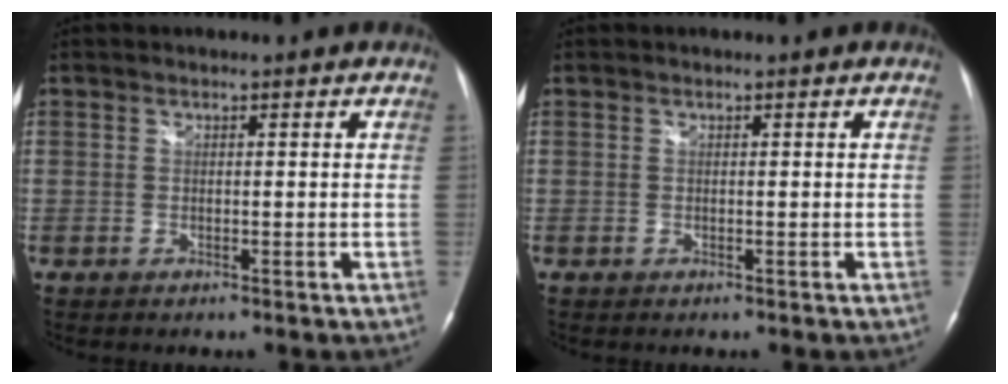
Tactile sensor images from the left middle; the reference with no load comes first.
{"total": 0.0}